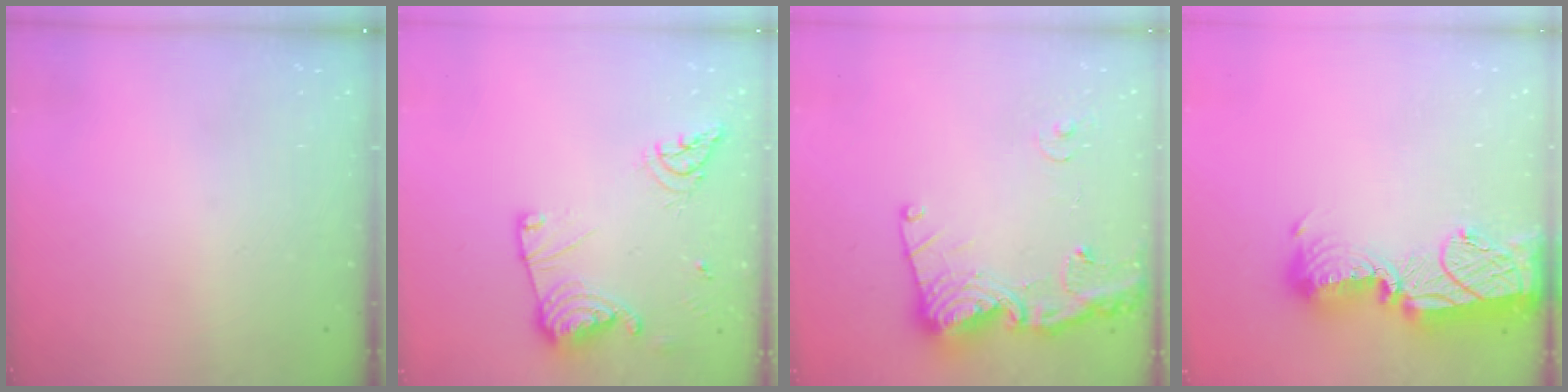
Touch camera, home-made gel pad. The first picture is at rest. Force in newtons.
{"total": 15.0, "press": 14.9, "slide": 1.5}
{"total": 17.6, "press": 17.5, "slide": 2.0}
{"total": 17.8, "press": 17.8, "slide": 1.2}